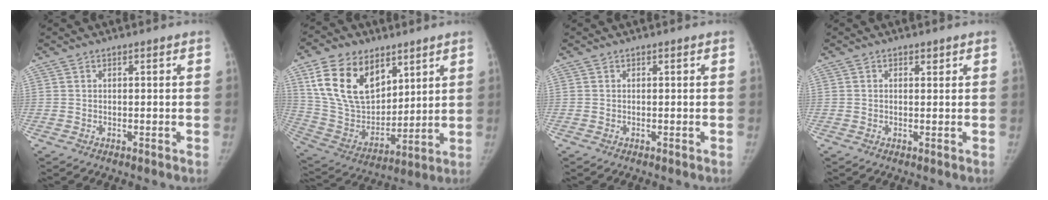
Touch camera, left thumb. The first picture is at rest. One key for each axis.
{"total": 19.4, "fx": 9.6, "fy": 12.4, "fz": 11.5, "tx": -0.178, "ty": -0.041, "tz": 0.193}
{"total": 0.0}
{"total": 0.9, "fx": 0.5, "fy": 0.6, "fz": 0.5, "tx": -0.002, "ty": -0.002, "tz": 0.006}